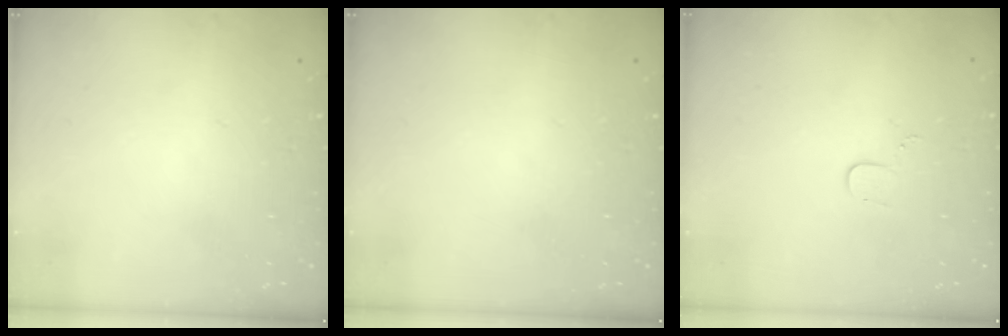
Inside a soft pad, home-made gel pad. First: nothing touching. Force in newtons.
{"total": 0.0}
{"total": 3.5, "press": 3.5, "slide": 0.4}